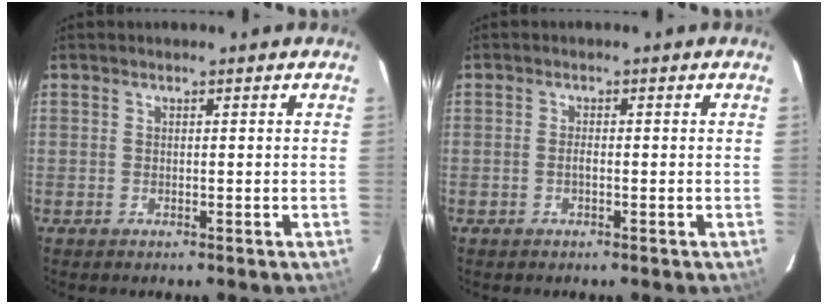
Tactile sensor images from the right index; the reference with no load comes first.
{"total": 0.6, "force": [-0.3, 0.2, 0.5], "torque": [-0.011, 0.002, -0.005]}